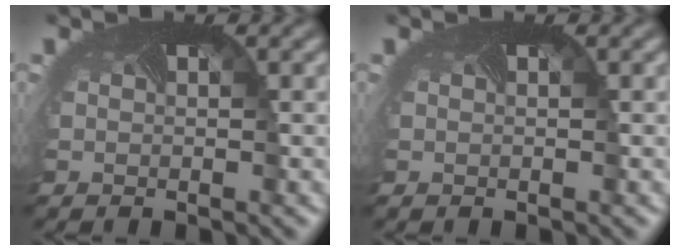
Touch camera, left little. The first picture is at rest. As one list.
[{"total": 0.0}]